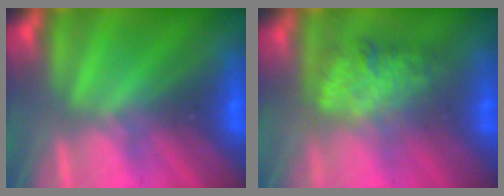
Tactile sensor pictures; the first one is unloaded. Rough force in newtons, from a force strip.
{"total": 2.6}